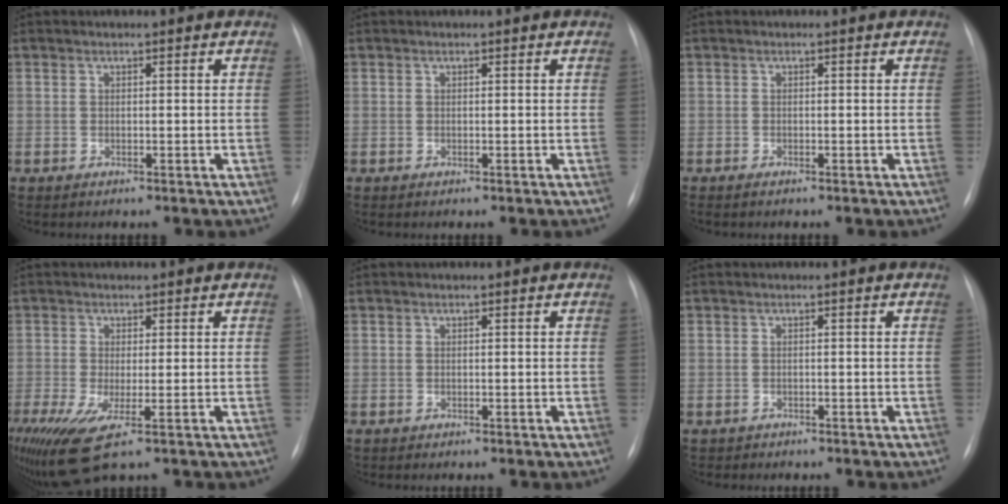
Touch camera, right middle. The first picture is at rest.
{"total": 0.0}
{"total": 0.6, "force": [-0.5, 0.1, 0.4], "torque": [-0.010, -0.001, -0.009]}
{"total": 10.5, "force": [-4.9, 3.6, 8.6], "torque": [-0.188, -0.026, -0.079]}
{"total": 0.0}
{"total": 0.8, "force": [-0.6, 0.5, -0.1], "torque": [-0.008, 0.002, -0.011]}